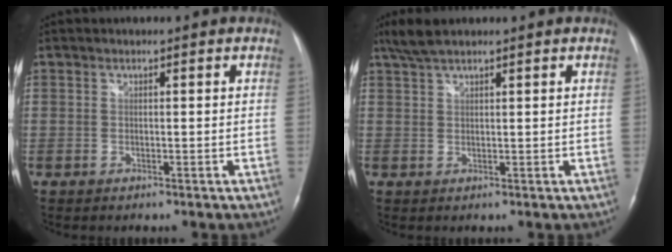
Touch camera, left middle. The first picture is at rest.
{"total": 3.8, "force": [3.1, 0.6, 2.1], "torque": [-0.054, 0.013, 0.065]}